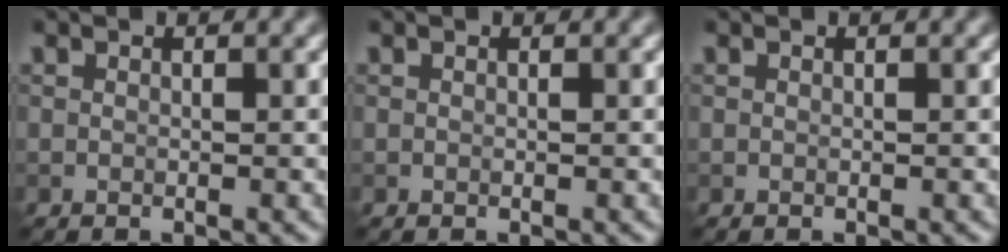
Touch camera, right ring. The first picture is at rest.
{"total": 0.0}
{"total": 0.0}